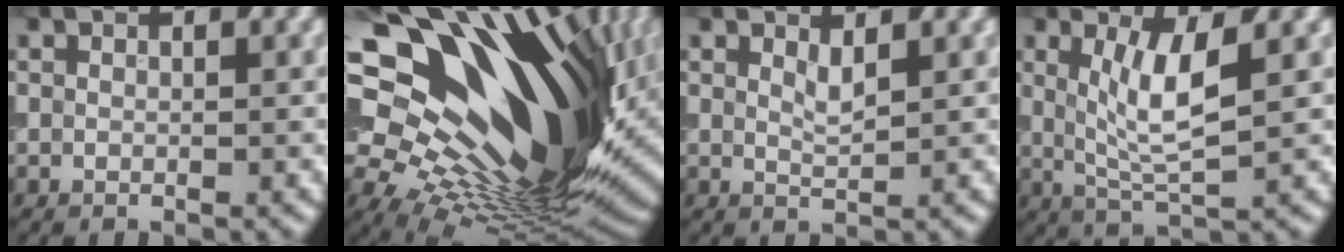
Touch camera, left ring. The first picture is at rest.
{"total": 18.9, "force": [5.3, 9.9, 15.2], "torque": [-0.250, 0.025, 0.106]}
{"total": 1.0, "force": [0.5, 0.2, 0.8], "torque": [-0.020, 0.003, 0.018]}
{"total": 4.5, "force": [0.8, 0.9, 4.3], "torque": [-0.089, 0.000, 0.025]}